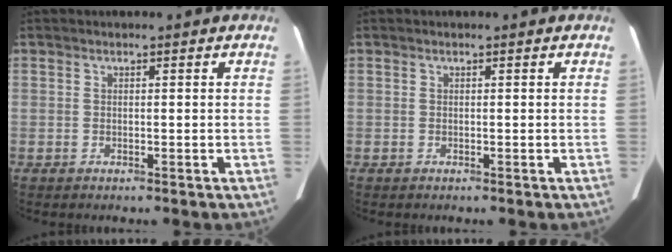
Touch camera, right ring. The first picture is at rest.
{"total": 0.0}